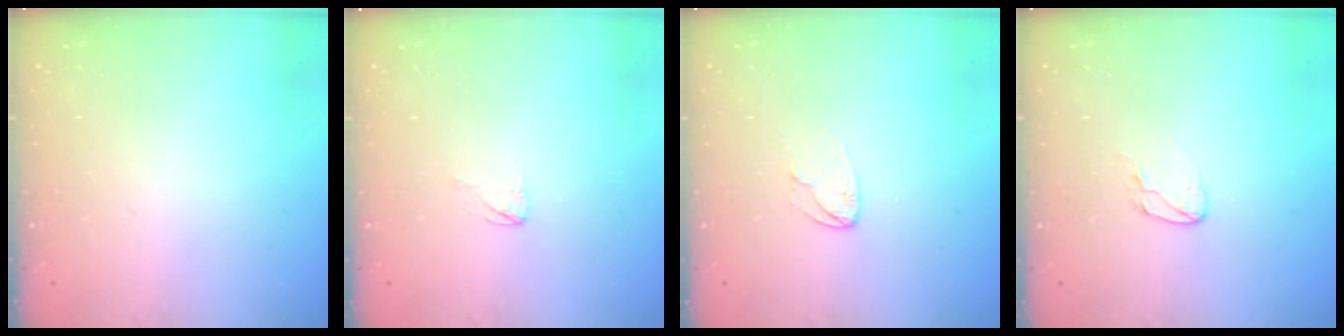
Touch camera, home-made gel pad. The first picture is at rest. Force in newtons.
{"total": 2.3, "press": 2.3, "slide": 0.2}
{"total": 3.7, "press": 3.6, "slide": 0.3}
{"total": 3.7, "press": 3.6, "slide": 0.3}